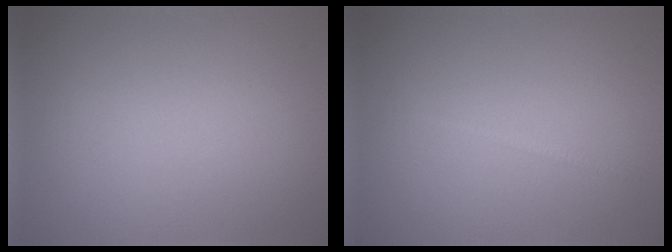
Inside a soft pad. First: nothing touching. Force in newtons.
{"total": 0.6, "press": 0.6, "slide": 0.0}